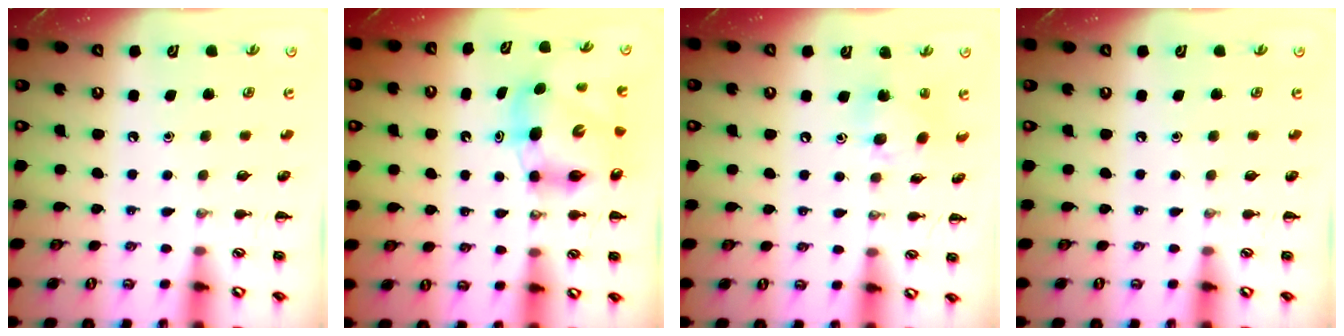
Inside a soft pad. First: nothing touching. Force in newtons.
{"total": 7.7, "press": 7.4, "slide": 2.4}
{"total": 9.9, "press": 9.6, "slide": 2.4}
{"total": 0.0}